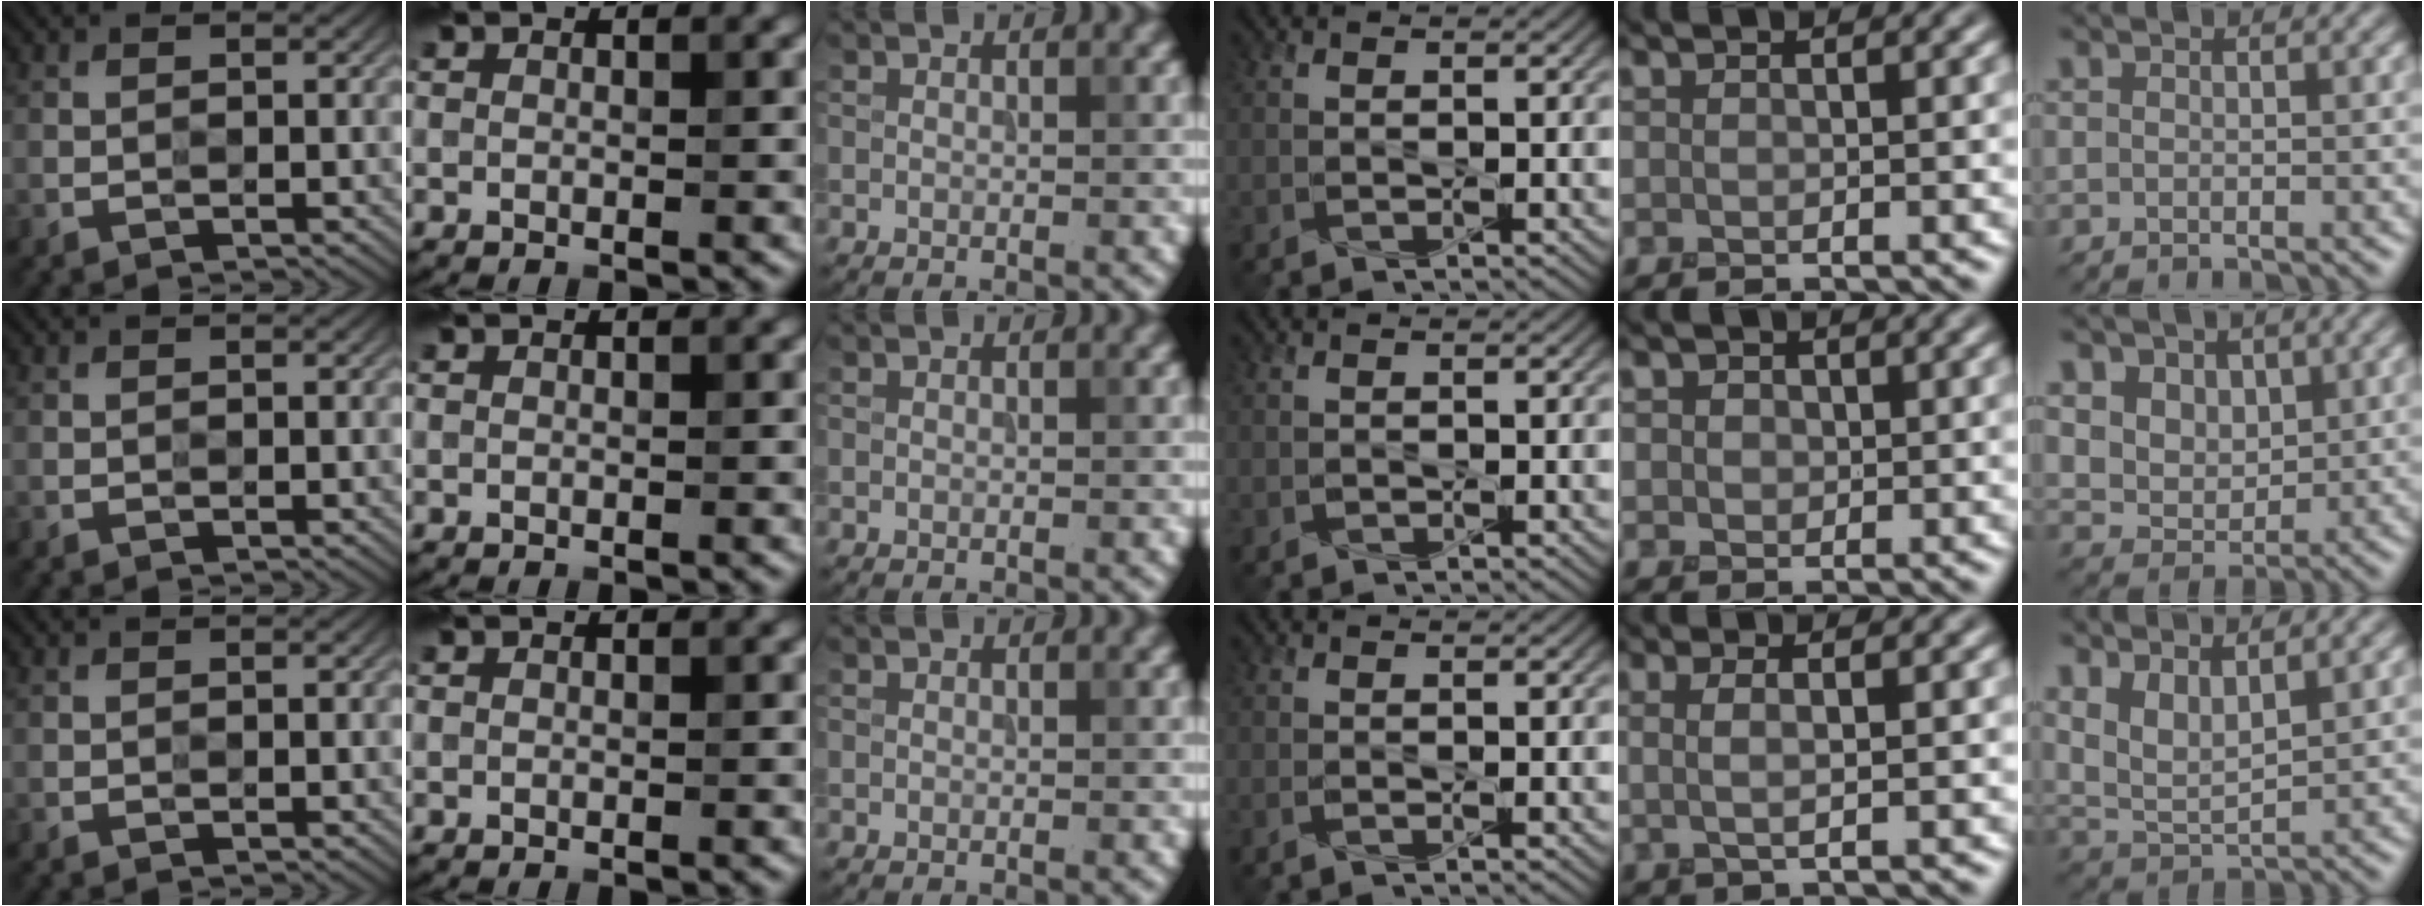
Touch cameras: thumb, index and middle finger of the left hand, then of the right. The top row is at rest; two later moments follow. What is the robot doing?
{"motion": "press", "object": "memory foam"}